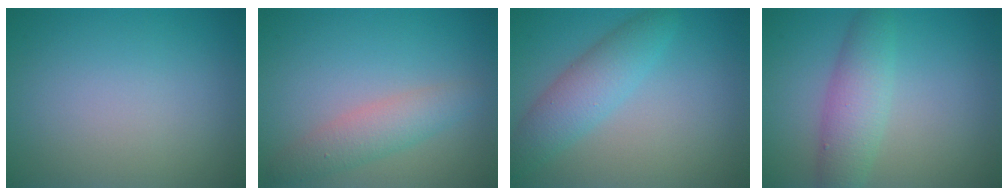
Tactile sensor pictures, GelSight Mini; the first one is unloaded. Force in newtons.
{"total": 2.9, "press": 2.9, "slide": 0.1}
{"total": 3.9, "press": 3.9, "slide": 0.0}
{"total": 3.9, "press": 3.9, "slide": 0.0}